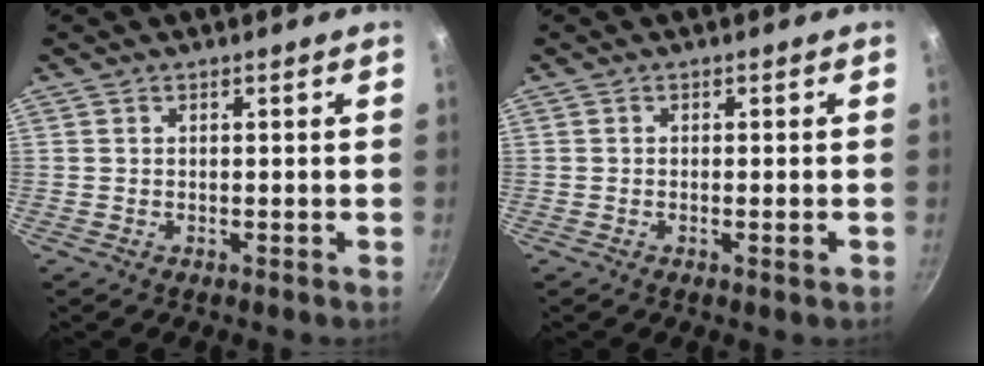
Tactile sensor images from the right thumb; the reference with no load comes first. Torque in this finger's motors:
{"motor_torque": [-0.30, 0.09, -0.20, -0.01, -0.02]}